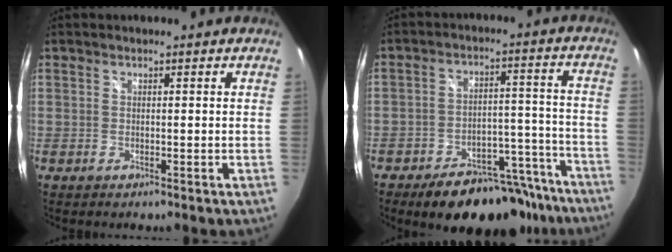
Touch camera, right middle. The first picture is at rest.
{"total": 18.6, "force": [-14.9, 8.2, 7.5], "torque": [-0.118, 0.034, -0.184]}